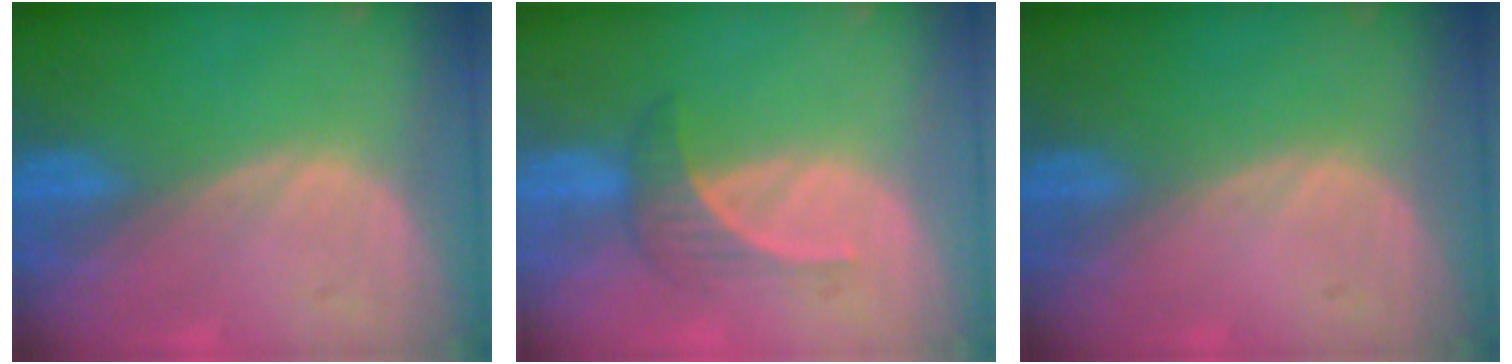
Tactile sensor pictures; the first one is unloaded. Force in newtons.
{"total": 3.6, "press": 3.5, "slide": 0.9}
{"total": 0.0}